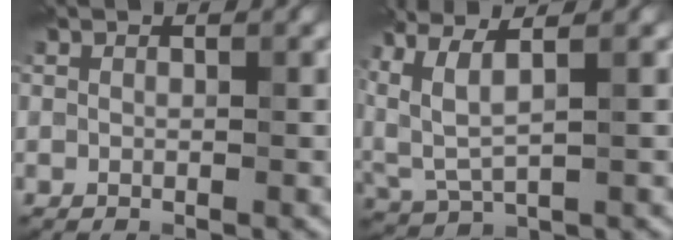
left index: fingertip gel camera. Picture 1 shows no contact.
{"total": 5.8, "force": [2.7, 2.1, 4.8], "torque": [-0.115, 0.009, 0.062]}